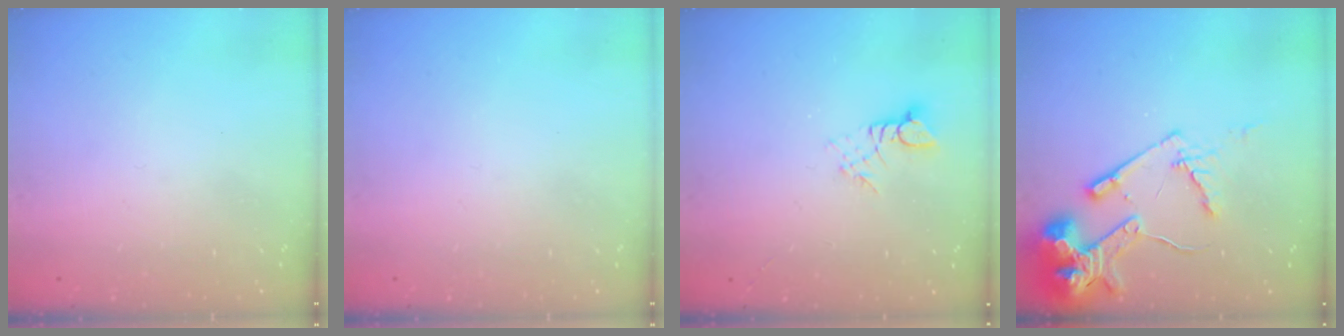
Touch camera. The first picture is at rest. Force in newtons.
{"total": 0.0}
{"total": 3.4, "press": 3.4, "slide": 0.3}
{"total": 15.7, "press": 15.6, "slide": 1.7}